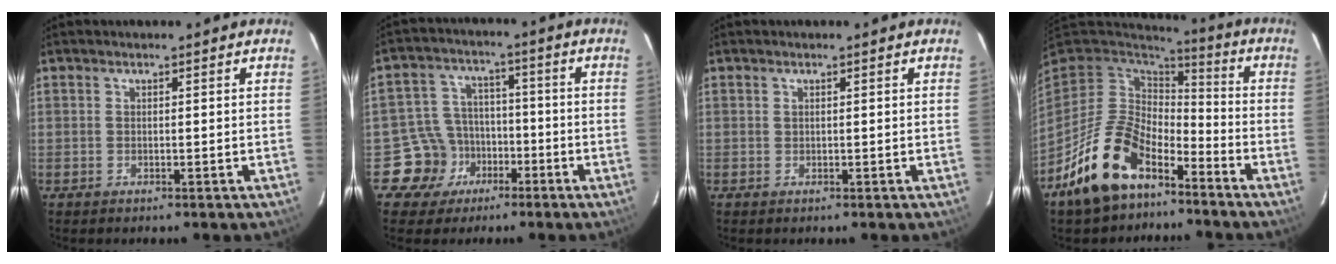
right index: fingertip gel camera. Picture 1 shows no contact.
{"total": 8.7, "force": [-4.4, 7.5, 0.6], "torque": [-0.037, 0.029, -0.065]}
{"total": 0.0}
{"total": 16.3, "force": [-10.0, 8.8, 9.5], "torque": [-0.204, -0.003, -0.172]}